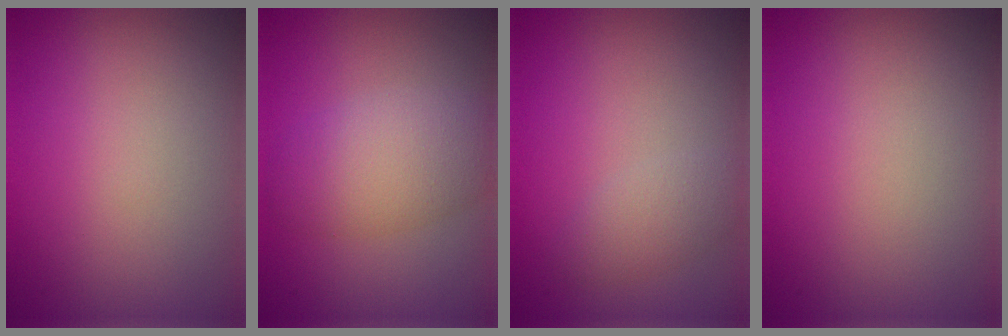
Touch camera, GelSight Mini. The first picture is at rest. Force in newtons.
{"total": 5.1, "press": 5.1, "slide": 0.2}
{"total": 2.0, "press": 2.0, "slide": 0.0}
{"total": 0.0}